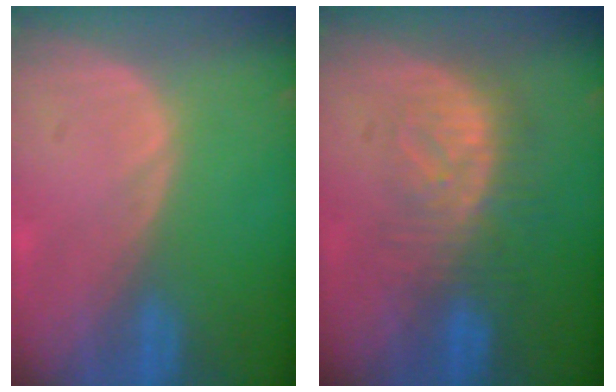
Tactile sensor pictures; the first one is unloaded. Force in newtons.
{"total": 8.1, "press": 7.5, "slide": 3.2}